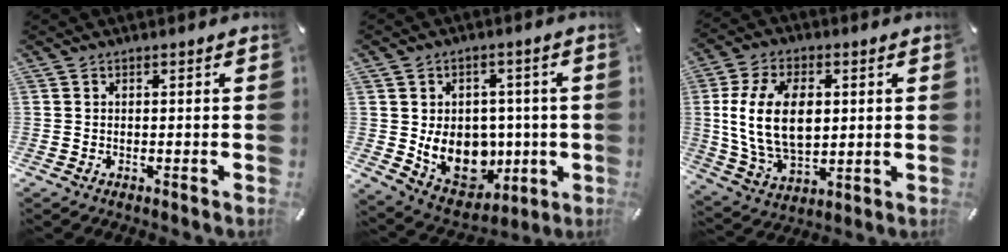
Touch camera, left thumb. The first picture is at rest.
{"total": 13.2, "force": [-1.0, 11.2, 6.9], "torque": [-0.116, -0.017, -0.006]}
{"total": 15.9, "force": [1.9, 10.4, 11.8], "torque": [-0.256, 0.003, 0.032]}